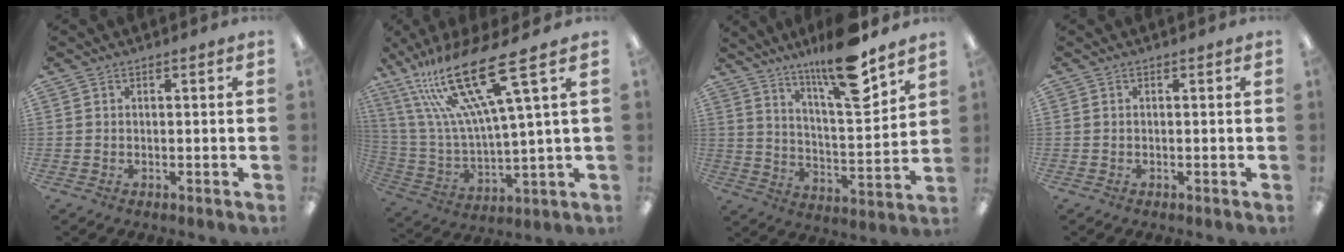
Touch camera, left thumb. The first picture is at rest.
{"total": 24.4, "force": [13.6, 5.7, 19.4], "torque": [-0.407, -0.074, 0.220]}
{"total": 16.7, "force": [13.0, 3.1, 10.1], "torque": [-0.166, -0.082, 0.210]}
{"total": 0.0}